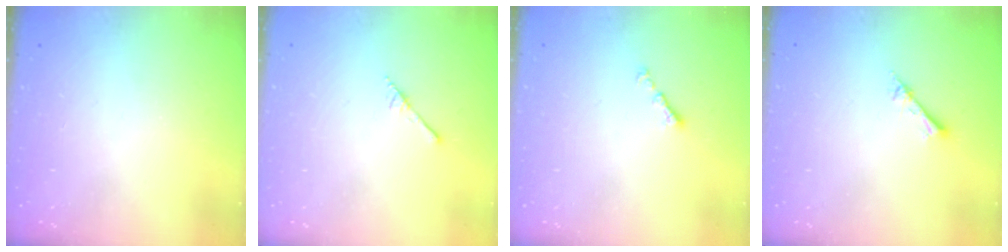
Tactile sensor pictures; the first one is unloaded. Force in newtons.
{"total": 1.7, "press": 1.7, "slide": 0.1}
{"total": 1.3, "press": 1.2, "slide": 0.5}
{"total": 2.4, "press": 2.4, "slide": 0.3}